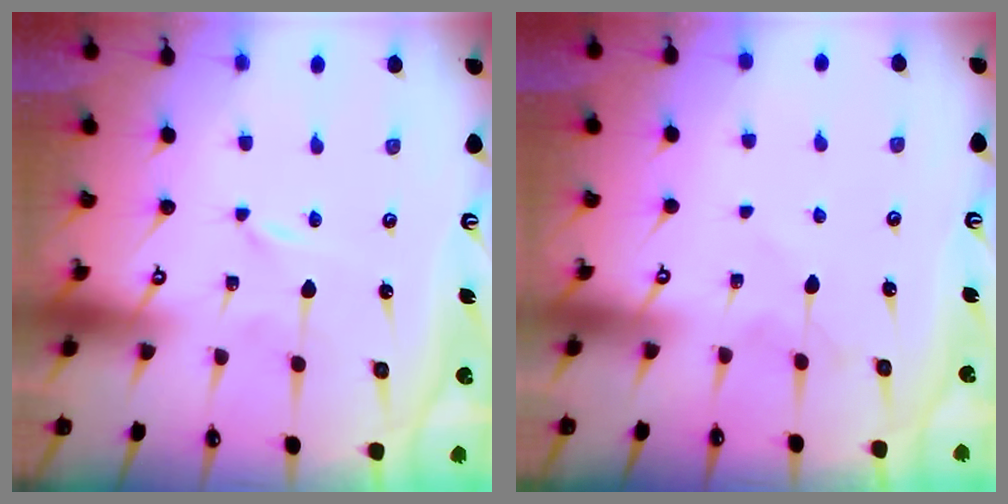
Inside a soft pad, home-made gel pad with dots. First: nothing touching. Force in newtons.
{"total": 4.4, "press": 4.3, "slide": 0.5}